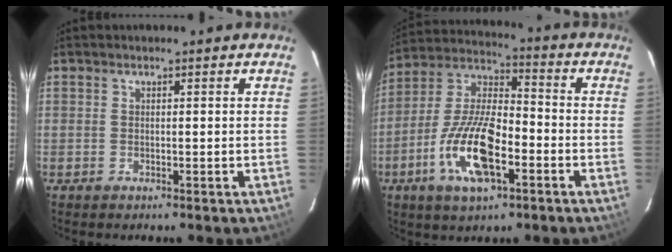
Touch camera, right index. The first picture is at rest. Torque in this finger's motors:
{"motor_torque": [2.14, 0.00, 0.59, 0.21]}